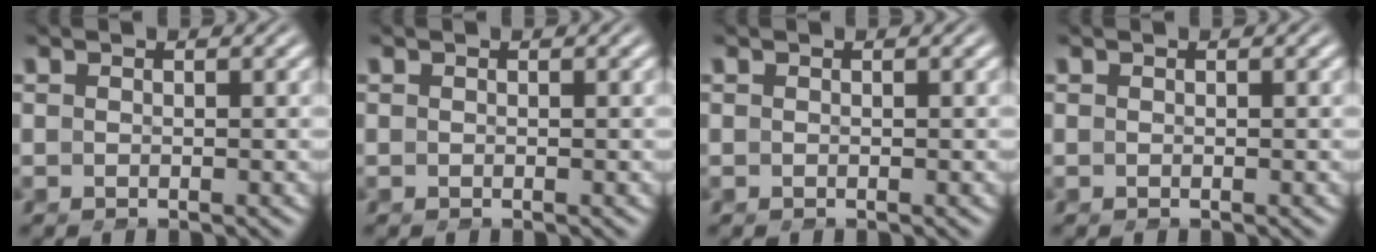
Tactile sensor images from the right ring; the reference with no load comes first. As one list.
[{"total": 0.0}, {"total": 0.0}, {"total": 0.0}]